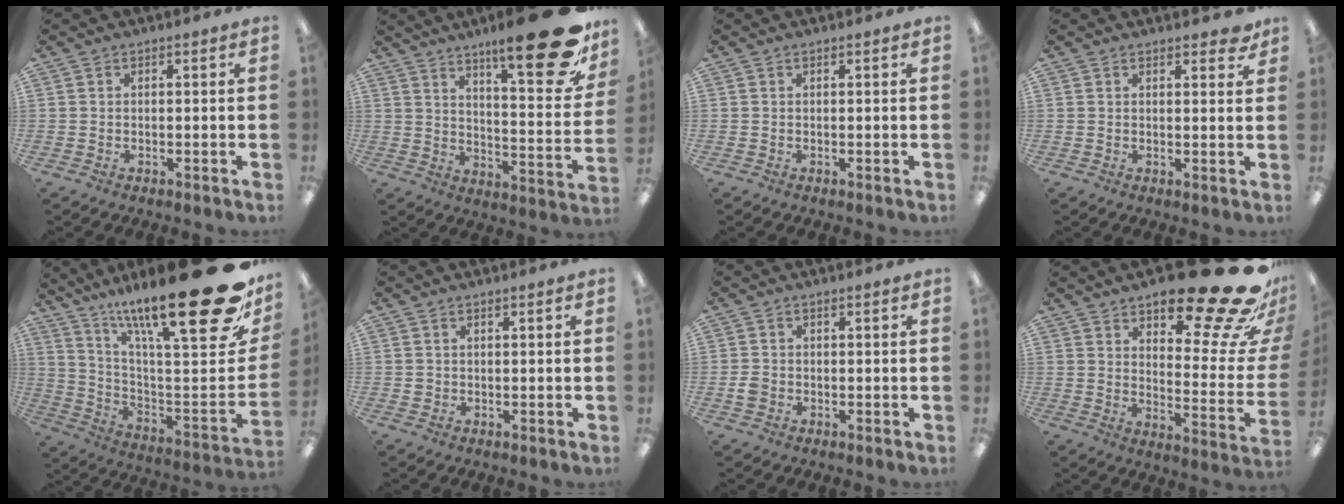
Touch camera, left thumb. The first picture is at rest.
{"total": 25.3, "force": [15.5, 6.5, 18.9], "torque": [-0.264, -0.105, 0.247]}
{"total": 0.0}
{"total": 2.5, "force": [2.0, 1.0, 1.2], "torque": [-0.003, -0.007, 0.031]}
{"total": 31.9, "force": [18.9, 7.8, 24.5], "torque": [-0.338, -0.141, 0.323]}
{"total": 0.9, "force": [0.4, 0.8, 0.2], "torque": [-0.006, 0.004, 0.007]}
{"total": 2.0, "force": [-0.4, 1.7, 0.9], "torque": [-0.015, 0.005, -0.008]}
{"total": 24.4, "force": [17.0, 7.6, 15.8], "torque": [-0.190, -0.126, 0.269]}